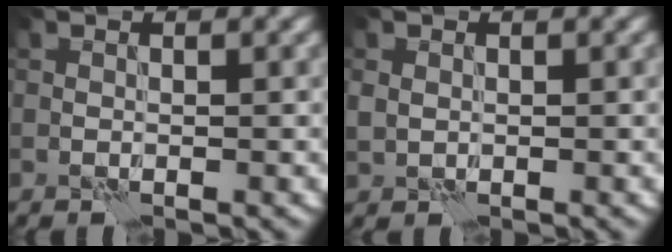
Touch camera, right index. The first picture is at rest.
{"total": 1.2, "force": [0.2, 1.1, 0.5], "torque": [-0.013, 0.002, 0.005]}